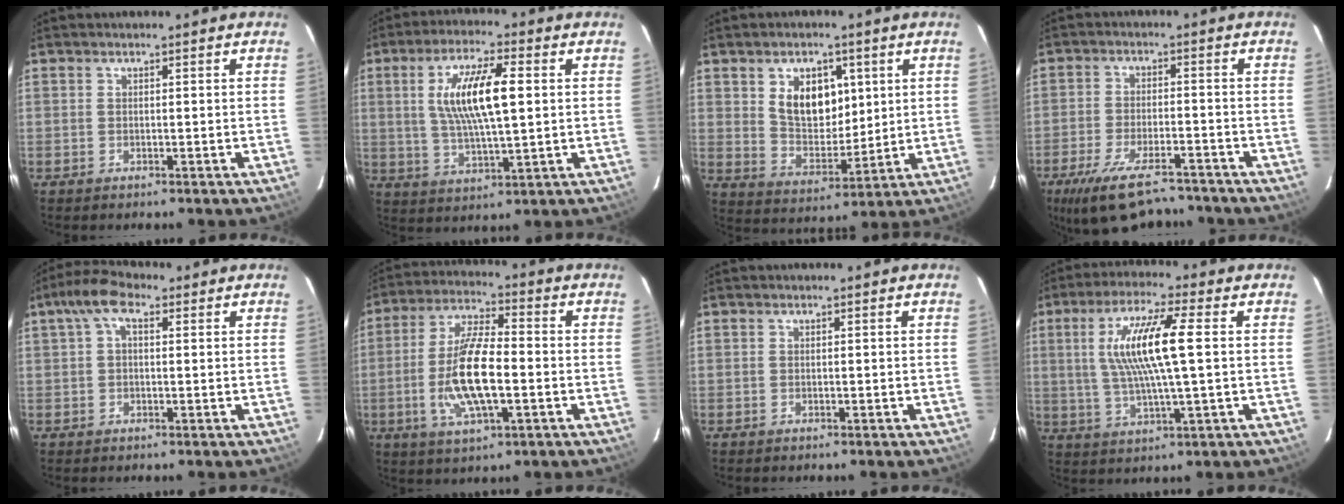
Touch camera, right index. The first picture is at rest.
{"total": 11.5, "force": [2.5, 2.4, 11.0], "torque": [-0.209, 0.001, 0.051]}
{"total": 9.6, "force": [3.9, 6.2, 6.3], "torque": [-0.104, 0.002, 0.084]}
{"total": 14.2, "force": [-11.4, 4.5, 7.2], "torque": [-0.157, -0.034, -0.181]}
{"total": 4.5, "force": [2.0, 2.1, 3.4], "torque": [-0.067, 0.019, 0.039]}
{"total": 13.4, "force": [-2.7, 3.9, 12.5], "torque": [-0.253, -0.003, -0.050]}
{"total": 0.0}
{"total": 12.1, "force": [2.1, 0.6, 11.9], "torque": [-0.225, 0.000, 0.042]}